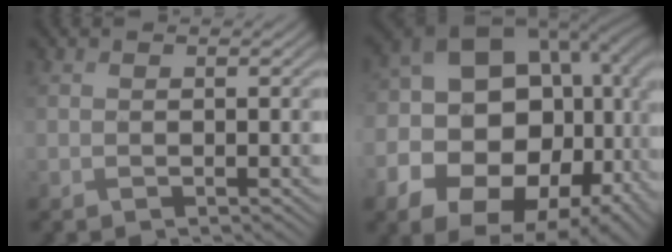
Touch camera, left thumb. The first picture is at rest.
{"total": 20.7, "force": [-4.4, 14.9, 13.7], "torque": [-0.239, -0.062, -0.026]}